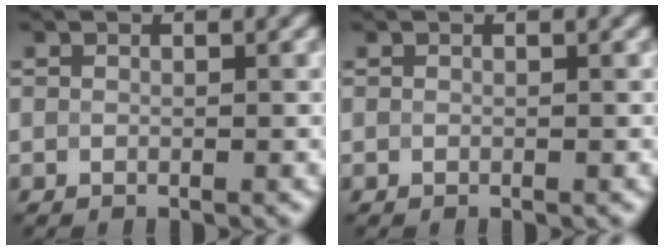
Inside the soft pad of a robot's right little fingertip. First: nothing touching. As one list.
[{"total": 0.0}]